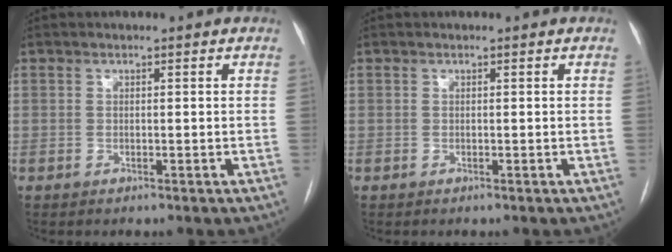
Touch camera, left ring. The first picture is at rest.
{"total": 0.0}